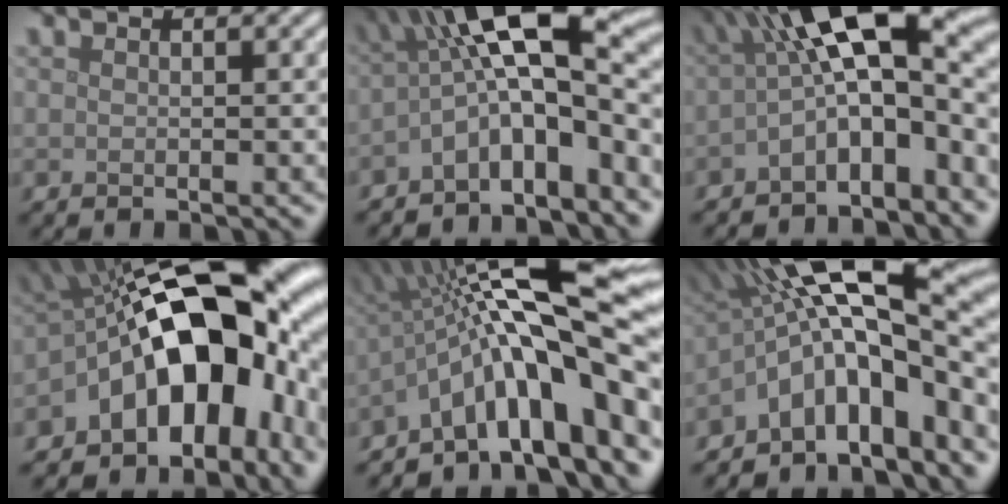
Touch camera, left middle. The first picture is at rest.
{"total": 10.7, "force": [-1.7, 3.9, 9.8], "torque": [-0.147, 0.023, -0.046]}
{"total": 11.7, "force": [-0.6, 4.9, 10.6], "torque": [-0.148, 0.017, -0.025]}
{"total": 17.7, "force": [-2.6, 10.7, 13.9], "torque": [-0.182, 0.019, -0.049]}
{"total": 15.5, "force": [-1.9, 4.3, 14.7], "torque": [-0.202, 0.028, -0.033]}
{"total": 15.3, "force": [-2.3, 6.1, 13.9], "torque": [-0.194, 0.031, -0.040]}